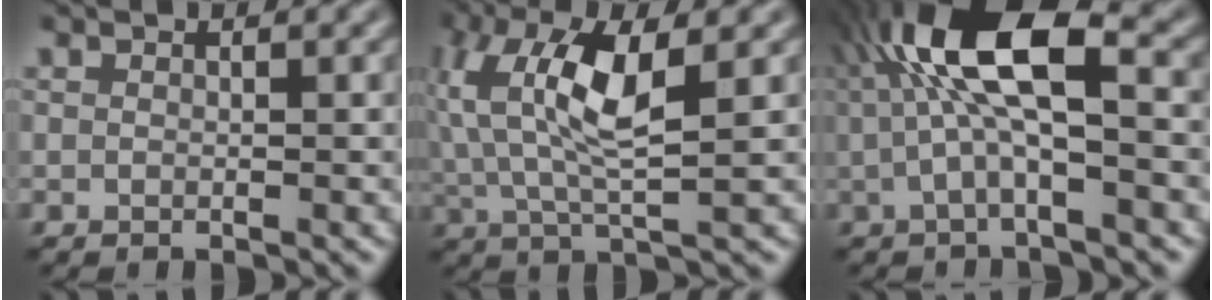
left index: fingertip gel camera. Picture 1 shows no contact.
{"total": 7.8, "force": [1.5, 2.7, 7.2], "torque": [-0.161, 0.004, 0.026]}
{"total": 9.7, "force": [1.2, 3.3, 9.0], "torque": [-0.180, 0.027, 0.011]}